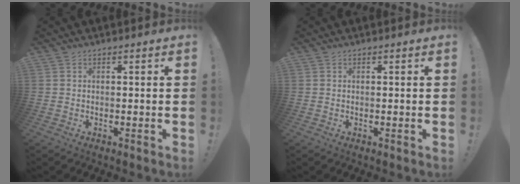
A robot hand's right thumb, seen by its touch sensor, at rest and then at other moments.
{"total": 0.0}